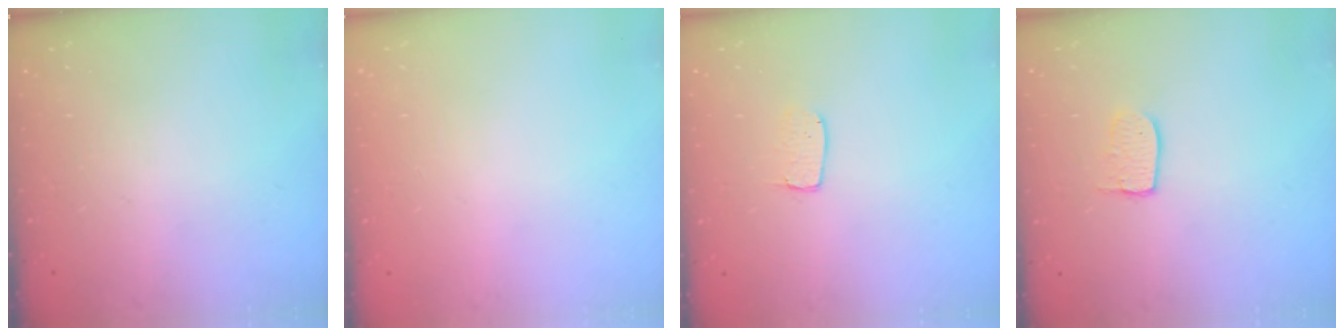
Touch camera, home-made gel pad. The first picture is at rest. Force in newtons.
{"total": 0.0}
{"total": 3.9, "press": 3.9, "slide": 0.3}
{"total": 6.0, "press": 6.0, "slide": 0.3}